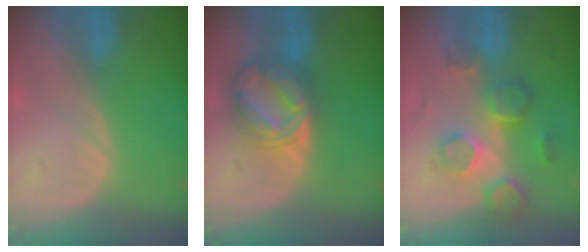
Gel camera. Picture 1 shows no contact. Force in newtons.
{"total": 8.0, "press": 8.0, "slide": 0.6}
{"total": 8.8, "press": 7.6, "slide": 4.5}